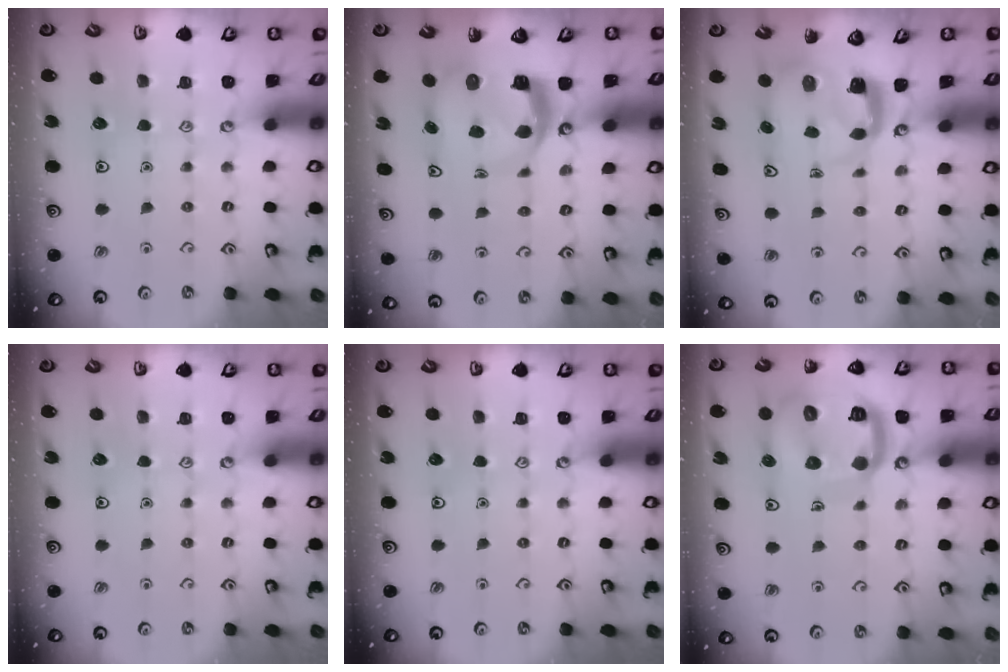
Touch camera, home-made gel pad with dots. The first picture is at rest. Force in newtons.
{"total": 8.1, "press": 8.0, "slide": 0.9}
{"total": 4.0, "press": 3.9, "slide": 0.5}
{"total": 0.0}
{"total": 0.0}
{"total": 17.4, "press": 17.3, "slide": 1.9}